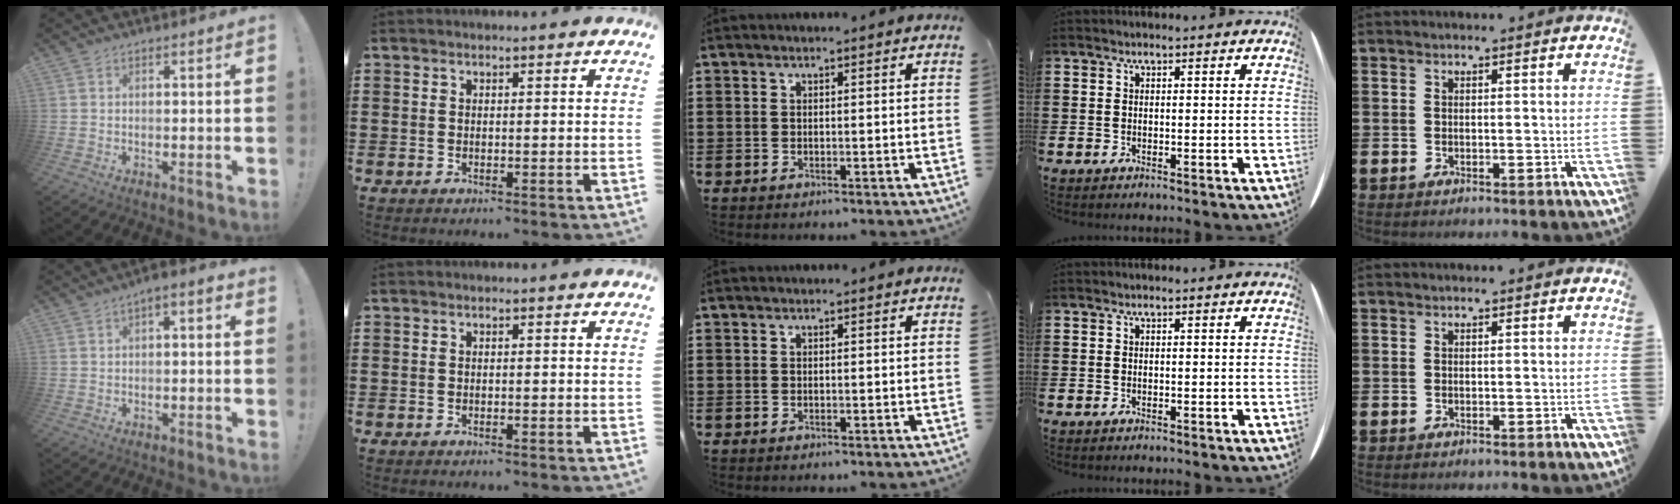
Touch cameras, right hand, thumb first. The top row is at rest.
{"thumb": {"total": 2.8, "force": [-1.0, 1.2, 2.3], "torque": [-0.035, 0.010, -0.022]}}